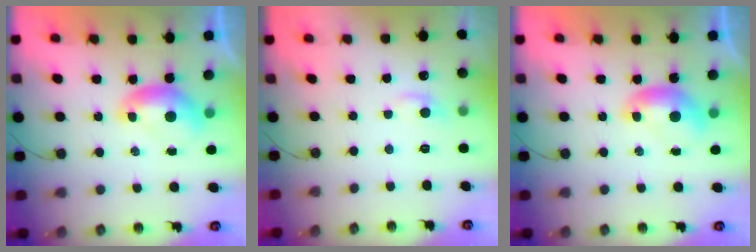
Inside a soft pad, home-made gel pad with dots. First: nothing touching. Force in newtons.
{"total": 0.8, "press": 0.3, "slide": 0.7}
{"total": 0.0}